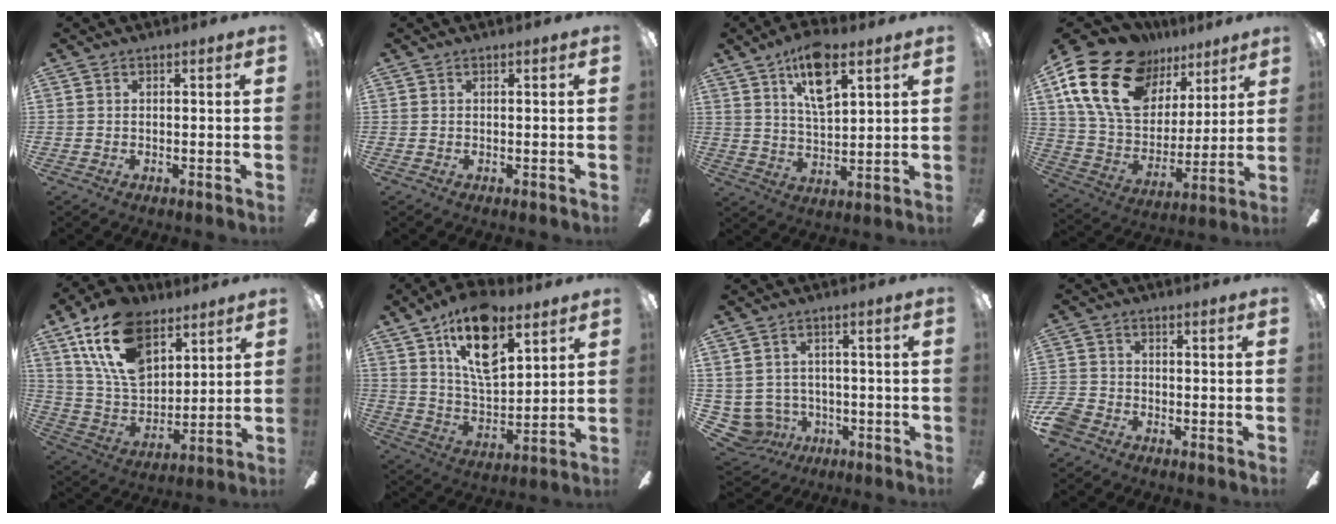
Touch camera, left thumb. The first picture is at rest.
{"total": 0.0}
{"total": 11.6, "force": [7.0, 4.4, 8.1], "torque": [-0.135, -0.023, 0.122]}
{"total": 22.0, "force": [12.8, 13.6, 11.8], "torque": [-0.233, -0.062, 0.237]}
{"total": 19.9, "force": [11.2, 11.8, 11.5], "torque": [-0.227, -0.037, 0.208]}
{"total": 17.8, "force": [10.5, 8.2, 11.8], "torque": [-0.212, -0.038, 0.180]}
{"total": 5.7, "force": [-0.7, 5.5, 1.3], "torque": [-0.074, -0.006, -0.011]}
{"total": 5.3, "force": [-3.2, 3.5, 2.3], "torque": [-0.065, 0.010, -0.065]}